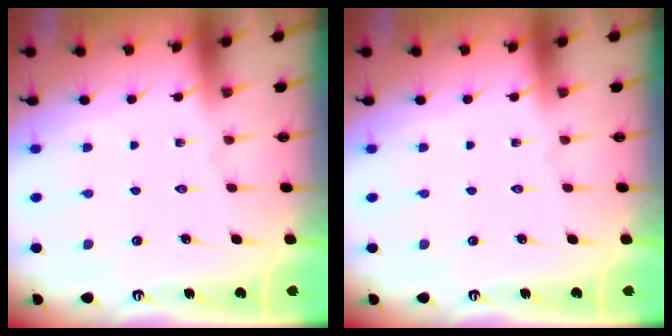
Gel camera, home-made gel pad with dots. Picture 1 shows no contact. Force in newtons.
{"total": 0.0}